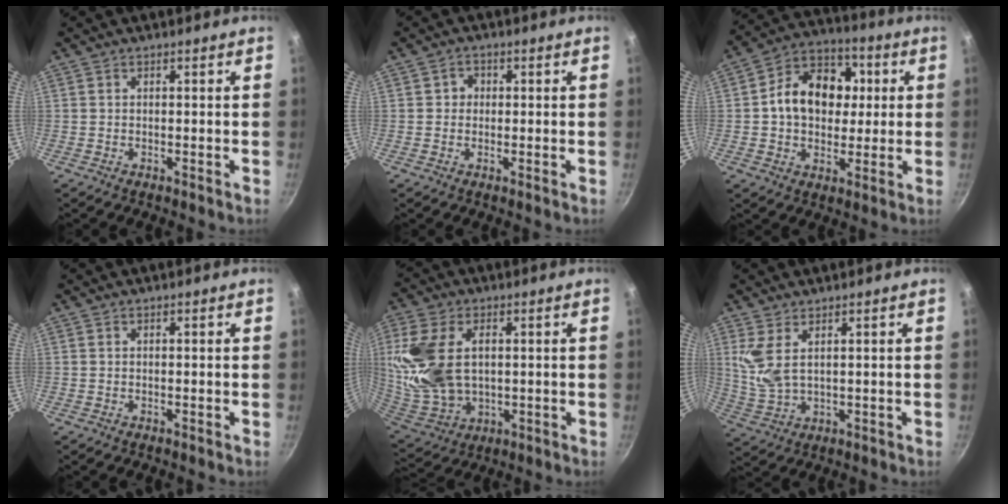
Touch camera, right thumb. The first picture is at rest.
{"total": 2.2, "force": [0.1, 2.0, 0.9], "torque": [0.001, 0.006, -0.002]}
{"total": 14.9, "force": [1.4, 11.1, 9.8], "torque": [-0.117, 0.021, 0.015]}
{"total": 0.0}
{"total": 18.1, "force": [2.3, 11.3, 14.0], "torque": [-0.309, -0.007, 0.057]}
{"total": 6.3, "force": [2.2, 2.8, 5.2], "torque": [-0.123, -0.008, 0.060]}